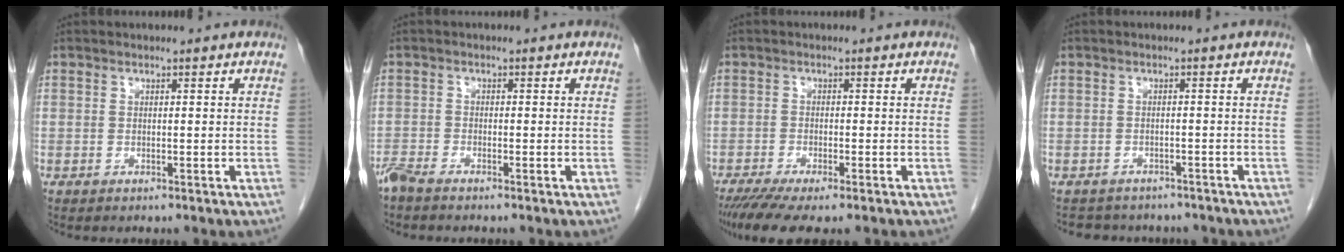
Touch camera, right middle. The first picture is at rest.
{"total": 2.2, "force": [-2.0, 0.0, 0.8], "torque": [-0.022, -0.006, -0.043]}
{"total": 7.2, "force": [-5.5, 0.9, 4.6], "torque": [-0.071, -0.017, -0.088]}
{"total": 7.4, "force": [-6.6, 3.2, 1.3], "torque": [-0.021, 0.006, -0.075]}